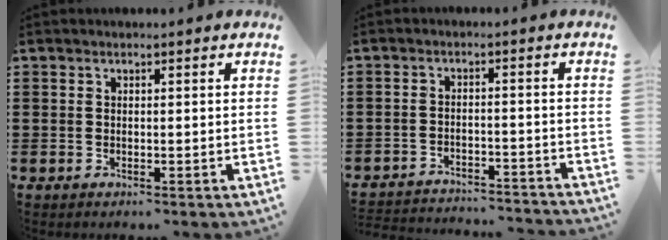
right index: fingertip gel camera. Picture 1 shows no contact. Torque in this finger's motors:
{"motor_torque": [-1.82, -0.32, -0.07, 0.03]}